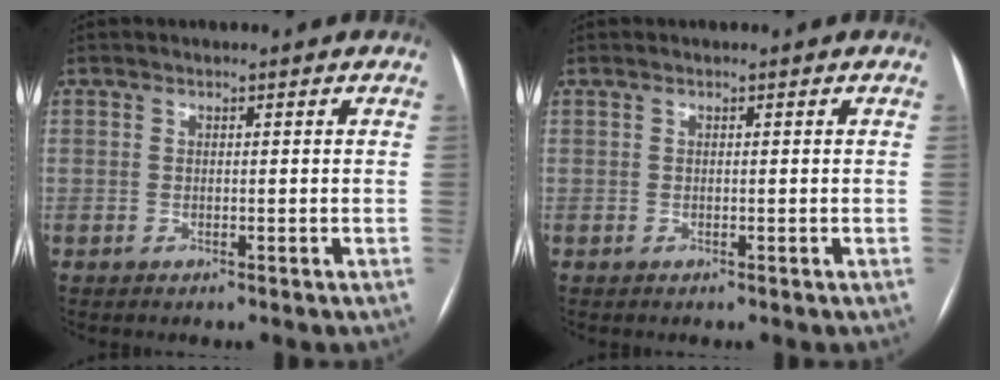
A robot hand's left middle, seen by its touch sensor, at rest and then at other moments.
{"total": 0.0}